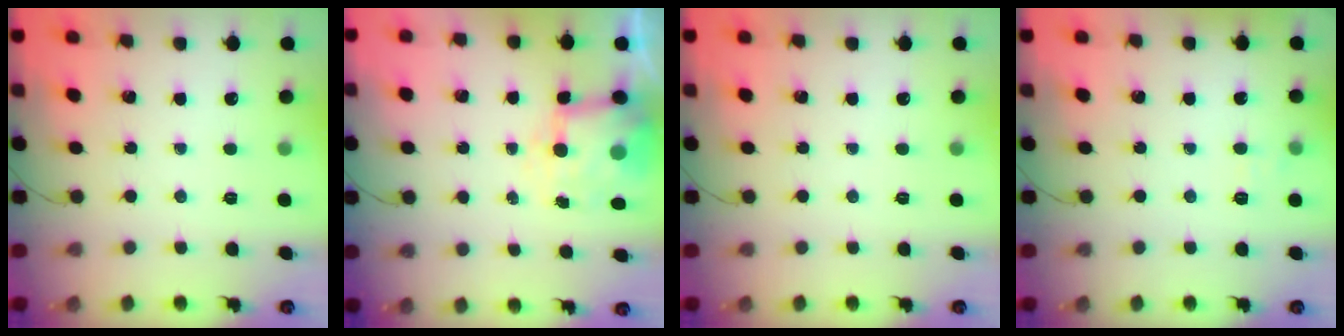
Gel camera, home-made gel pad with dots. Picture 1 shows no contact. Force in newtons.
{"total": 6.1, "press": 6.1, "slide": 0.3}
{"total": 0.0}
{"total": 5.1, "press": 4.8, "slide": 1.4}